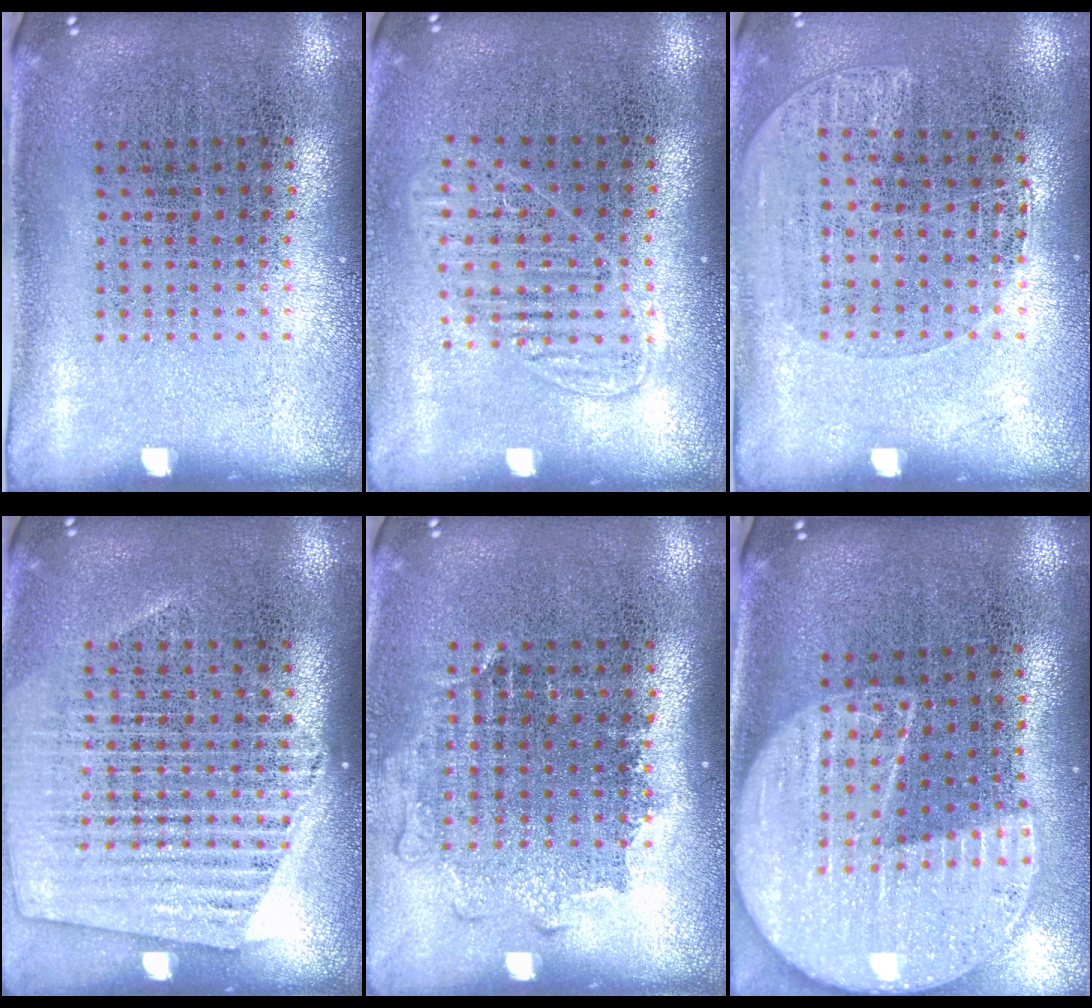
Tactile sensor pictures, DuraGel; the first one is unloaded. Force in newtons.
{"total": 1.4, "press": 1.2, "slide": 0.7}
{"total": 1.1, "press": 0.9, "slide": 0.6}
{"total": 1.5, "press": 1.4, "slide": 0.4}
{"total": 1.1, "press": 1.0, "slide": 0.5}
{"total": 2.3, "press": 2.0, "slide": 1.1}